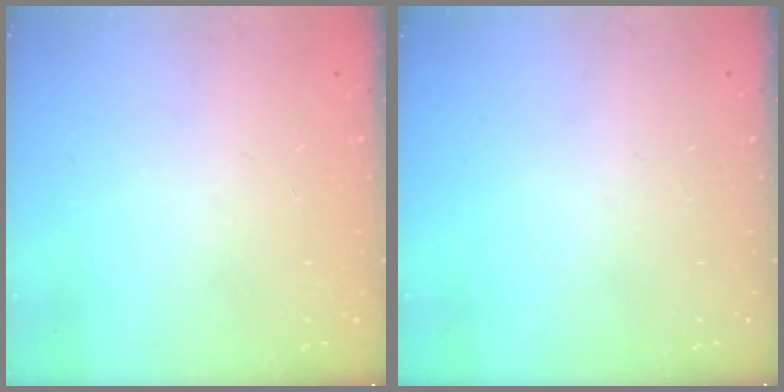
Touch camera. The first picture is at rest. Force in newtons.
{"total": 0.0}